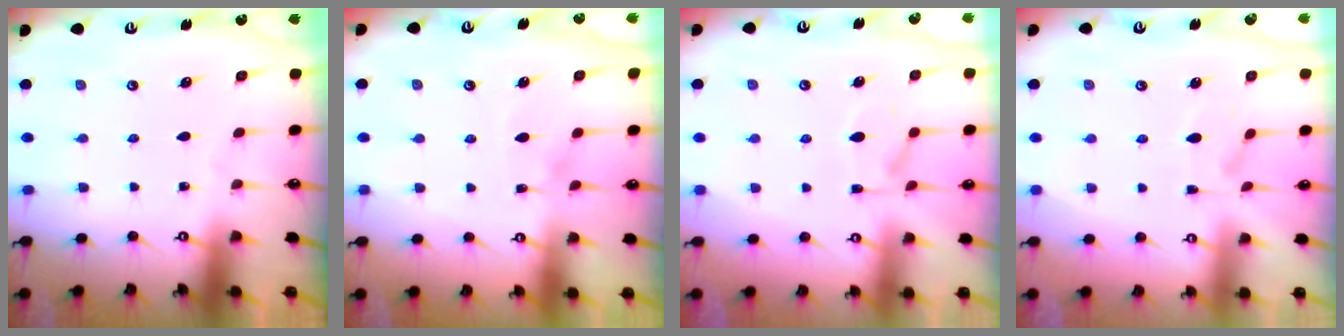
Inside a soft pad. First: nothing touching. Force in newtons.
{"total": 6.2, "press": 6.2, "slide": 0.7}
{"total": 6.5, "press": 6.4, "slide": 1.2}
{"total": 6.3, "press": 6.2, "slide": 1.2}